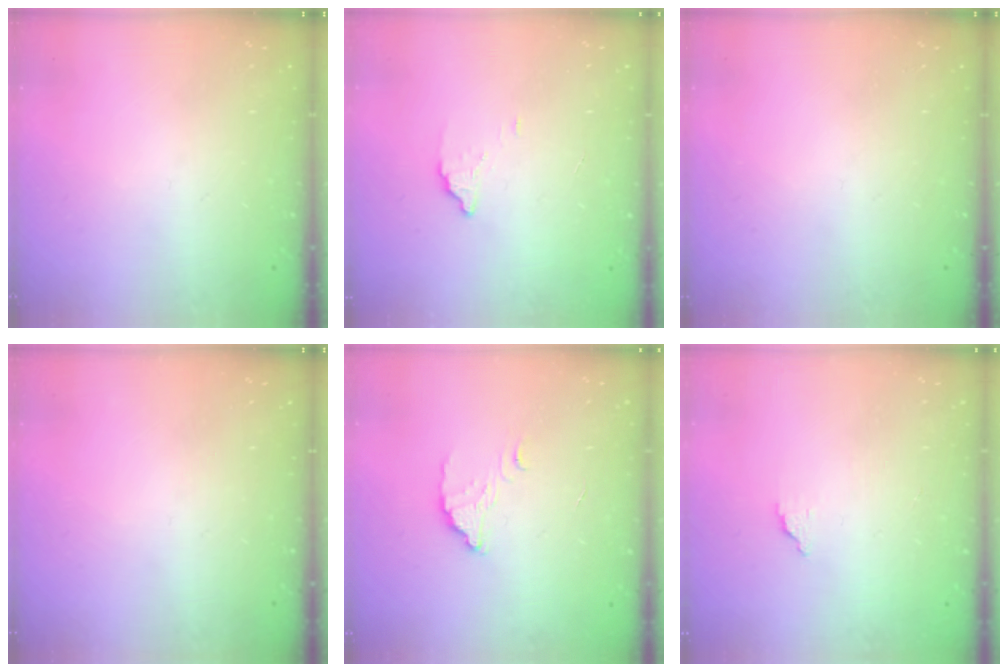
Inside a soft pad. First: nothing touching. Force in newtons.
{"total": 2.0, "press": 2.0, "slide": 0.1}
{"total": 0.0}
{"total": 0.0}
{"total": 2.7, "press": 2.7, "slide": 0.2}
{"total": 1.7, "press": 1.7, "slide": 0.1}